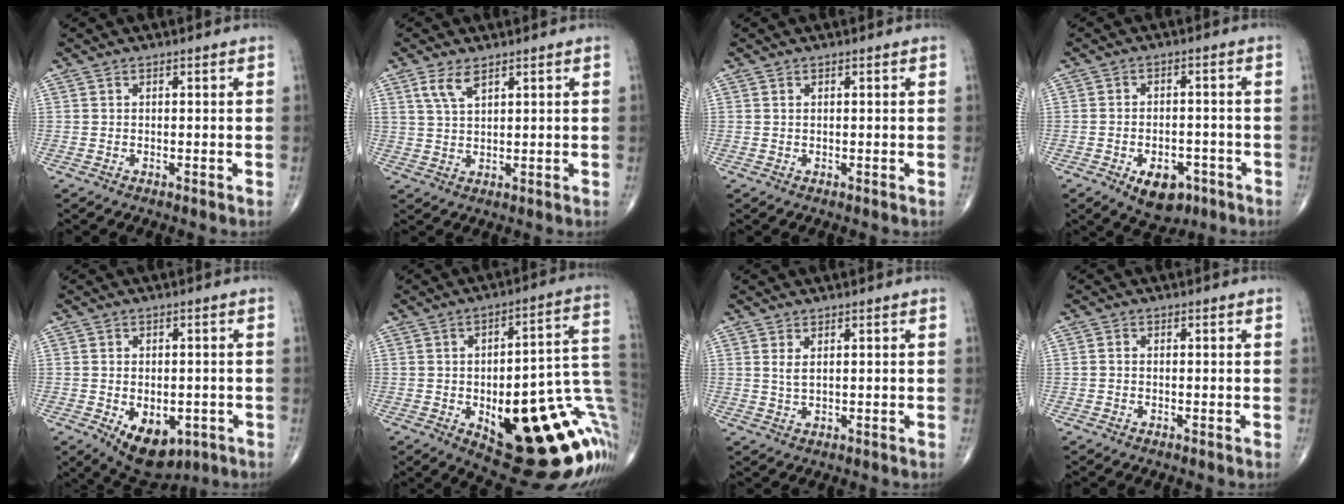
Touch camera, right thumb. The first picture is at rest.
{"total": 4.3, "force": [2.6, 1.7, 3.0], "torque": [-0.062, -0.006, 0.057]}
{"total": 0.0}
{"total": 8.3, "force": [-4.2, 4.9, 5.2], "torque": [-0.058, 0.019, -0.053]}
{"total": 10.6, "force": [-3.9, 6.4, 7.5], "torque": [-0.089, 0.001, -0.042]}
{"total": 28.8, "force": [-6.4, 10.7, 26.0], "torque": [-0.259, 0.025, -0.065]}
{"total": 1.8, "force": [0.7, 0.6, 1.5], "torque": [-0.030, -0.005, 0.020]}
{"total": 0.8, "force": [-0.2, 0.6, 0.5], "torque": [-0.007, 0.001, -0.007]}